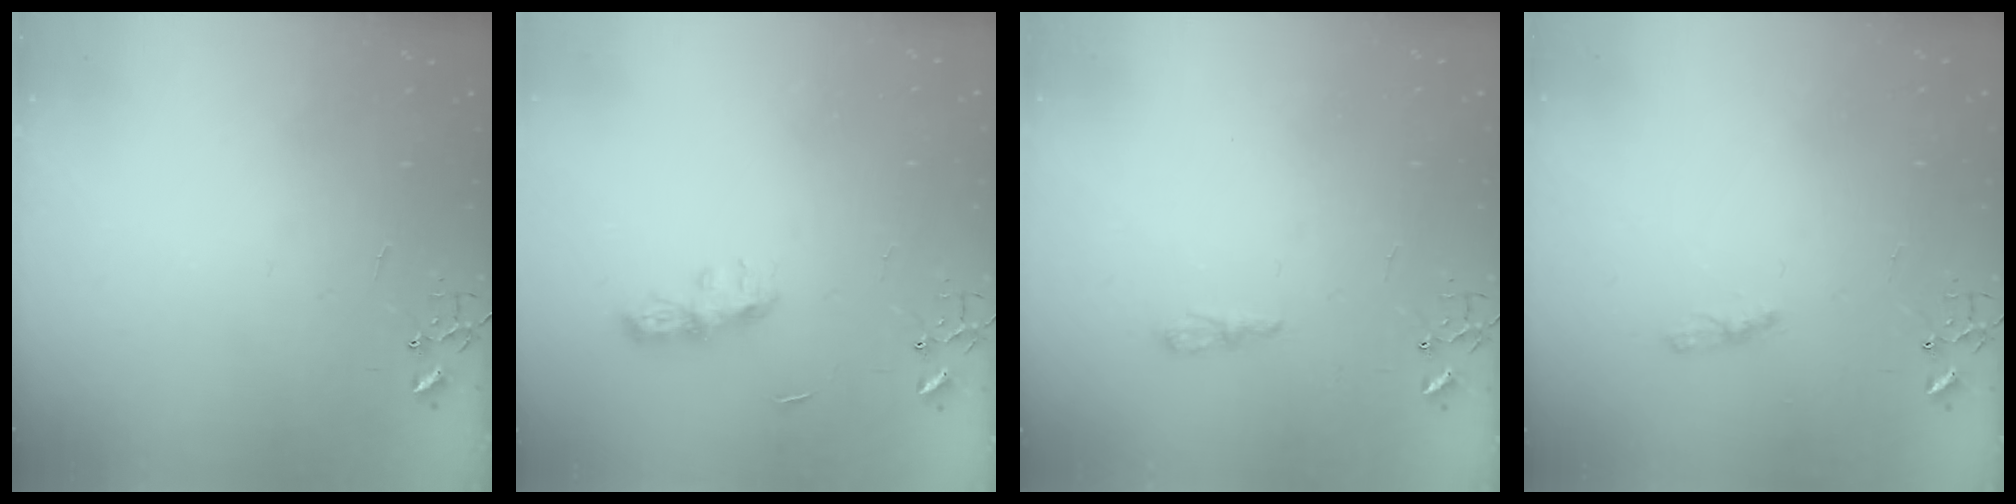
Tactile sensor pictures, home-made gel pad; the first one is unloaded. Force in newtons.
{"total": 7.8, "press": 7.8, "slide": 0.4}
{"total": 6.3, "press": 6.2, "slide": 0.8}
{"total": 4.7, "press": 4.7, "slide": 0.4}